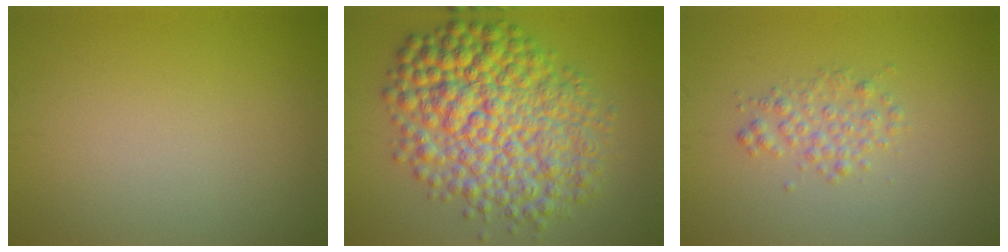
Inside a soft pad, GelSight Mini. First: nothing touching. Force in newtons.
{"total": 10.9, "press": 10.9, "slide": 0.0}
{"total": 2.0, "press": 2.0, "slide": 0.0}